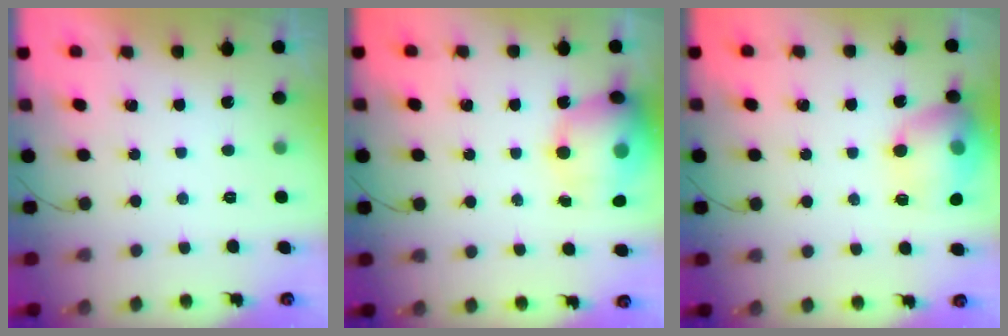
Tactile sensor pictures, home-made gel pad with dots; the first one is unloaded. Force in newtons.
{"total": 17.9, "press": 17.4, "slide": 3.9}
{"total": 15.4, "press": 15.3, "slide": 1.5}